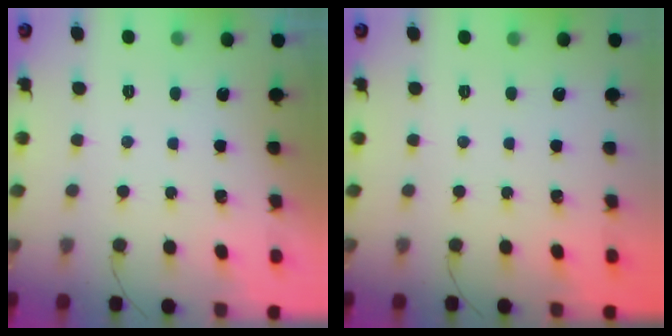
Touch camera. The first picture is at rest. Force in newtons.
{"total": 0.0}